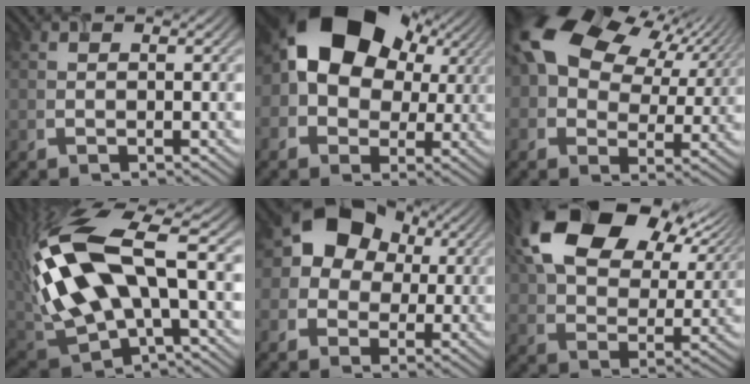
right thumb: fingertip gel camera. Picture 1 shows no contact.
{"total": 15.8, "force": [3.6, 12.1, 9.6], "torque": [-0.168, 0.027, 0.055]}
{"total": 17.7, "force": [6.7, 11.9, 11.3], "torque": [-0.237, 0.026, 0.136]}
{"total": 17.7, "force": [2.8, 9.1, 15.0], "torque": [-0.348, -0.008, 0.059]}
{"total": 8.7, "force": [1.1, 7.6, 4.2], "torque": [-0.071, 0.003, -0.005]}
{"total": 18.2, "force": [8.9, 11.0, 11.4], "torque": [-0.237, 0.025, 0.158]}